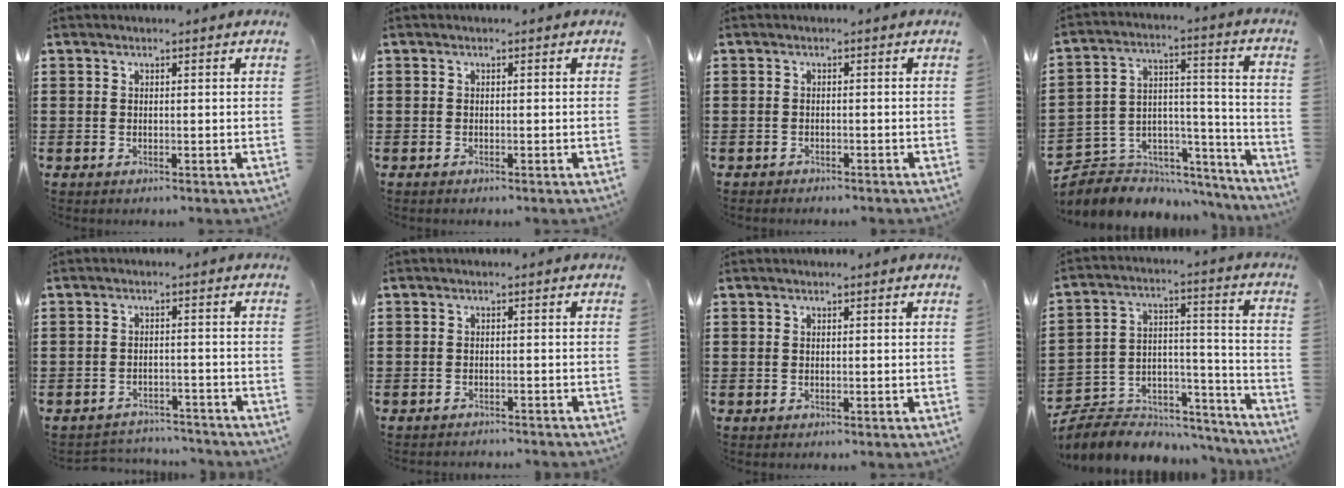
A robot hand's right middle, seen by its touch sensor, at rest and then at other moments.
{"total": 0.0}
{"total": 1.0, "force": [-1.0, 0.3, -0.1], "torque": [-0.001, 0.004, -0.023]}
{"total": 5.1, "force": [-4.0, 3.2, -0.2], "torque": [-0.012, -0.003, -0.080]}
{"total": 3.1, "force": [-3.0, 0.5, -0.1], "torque": [-0.006, 0.000, -0.065]}
{"total": 1.6, "force": [-1.6, 0.2, -0.3], "torque": [0.001, 0.005, -0.037]}
{"total": 0.0}
{"total": 6.3, "force": [-5.7, 2.7, 0.8], "torque": [-0.022, -0.001, -0.112]}